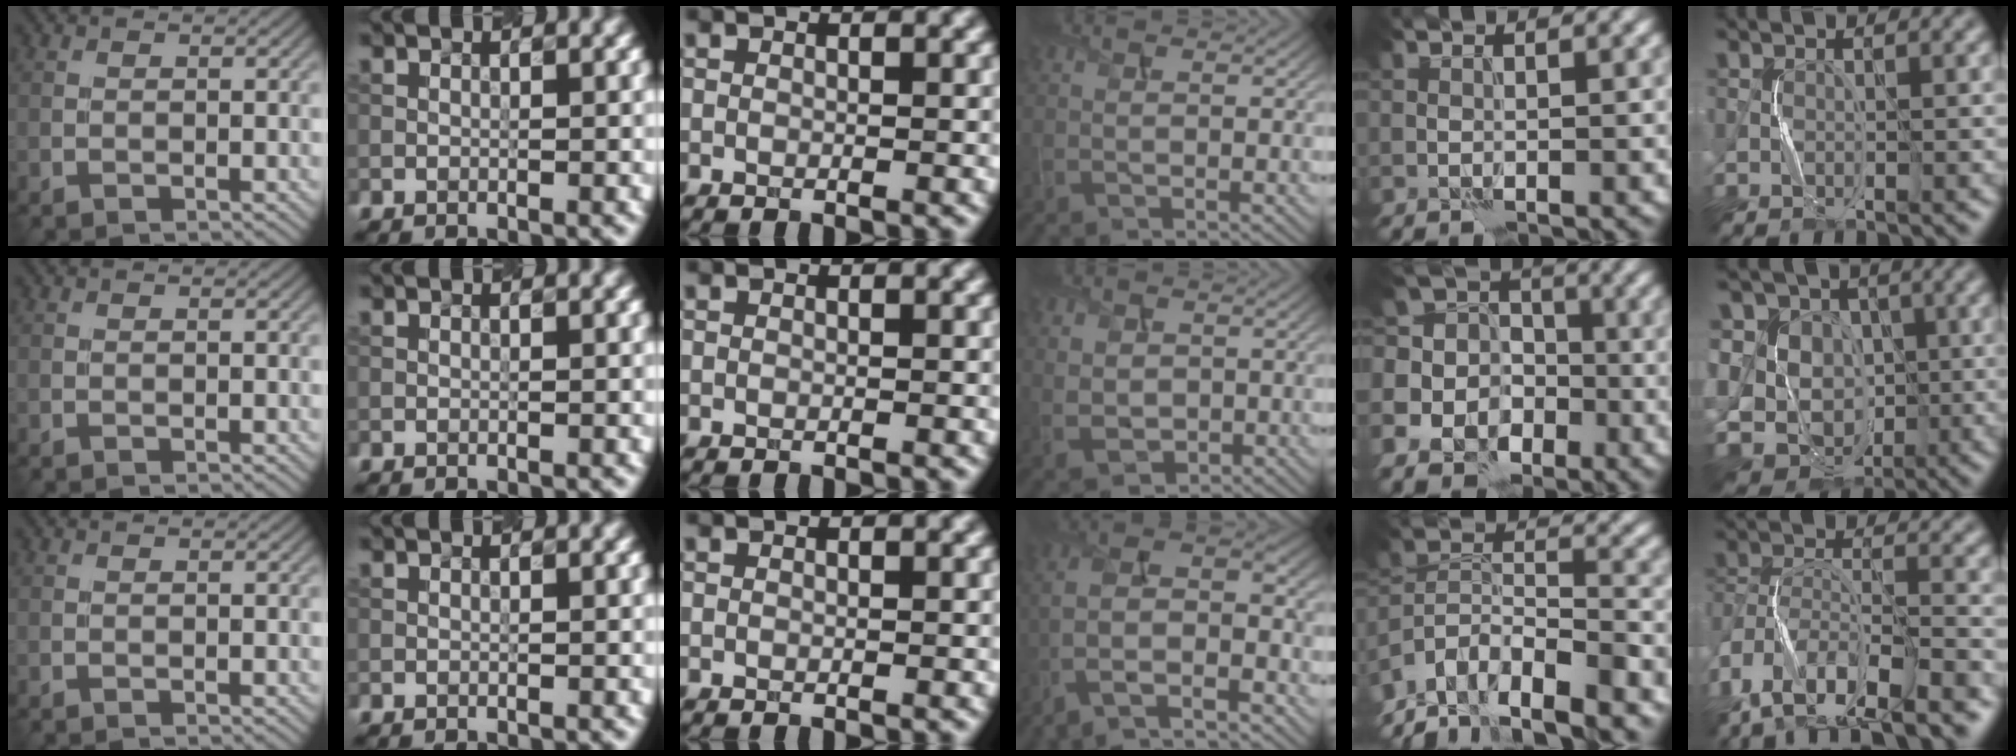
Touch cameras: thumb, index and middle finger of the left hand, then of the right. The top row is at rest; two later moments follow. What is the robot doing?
{"motion": "squeeze", "object": "sponge"}